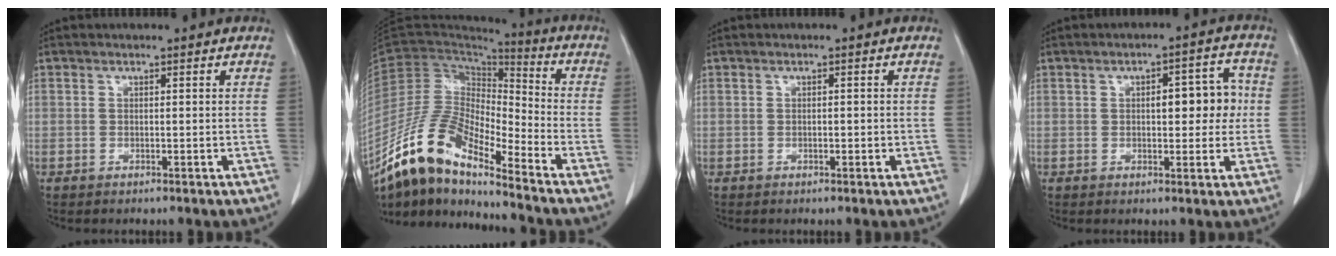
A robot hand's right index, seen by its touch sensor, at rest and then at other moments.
{"total": 15.8, "force": [-12.1, 3.7, 9.5], "torque": [-0.195, 0.019, -0.227]}
{"total": 1.1, "force": [-0.2, 0.6, 0.9], "torque": [-0.021, 0.003, -0.001]}
{"total": 8.1, "force": [0.7, 3.5, 7.3], "torque": [-0.094, 0.029, 0.016]}